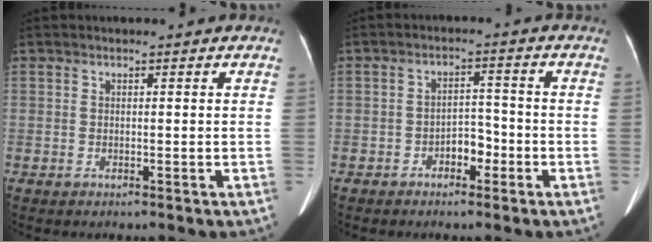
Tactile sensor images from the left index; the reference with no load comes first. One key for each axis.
{"total": 3.4, "fx": -2.0, "fy": 1.9, "fz": 2.1, "tx": -0.032, "ty": 0.009, "tz": -0.037}